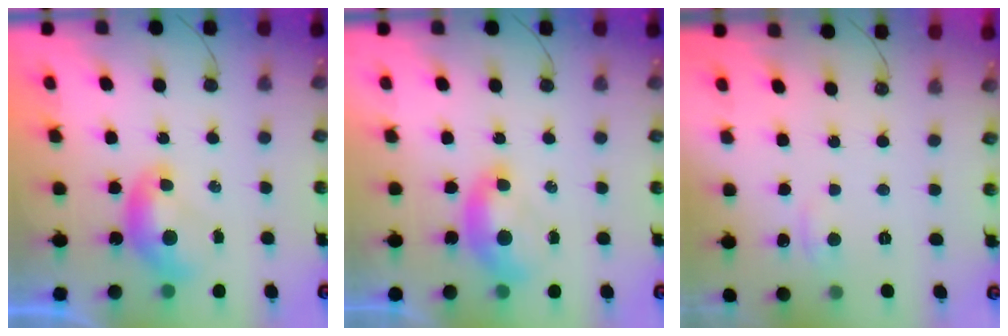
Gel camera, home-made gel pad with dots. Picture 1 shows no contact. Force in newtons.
{"total": 1.8, "press": 1.6, "slide": 0.6}
{"total": 1.2, "press": 1.0, "slide": 0.7}